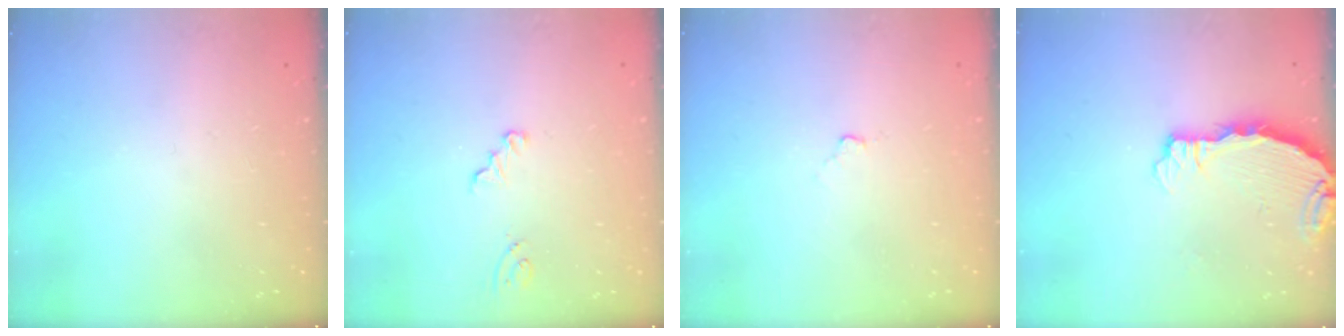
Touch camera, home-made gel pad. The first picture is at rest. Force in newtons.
{"total": 2.1, "press": 2.1, "slide": 0.2}
{"total": 3.4, "press": 3.4, "slide": 0.4}
{"total": 3.7, "press": 3.7, "slide": 0.3}